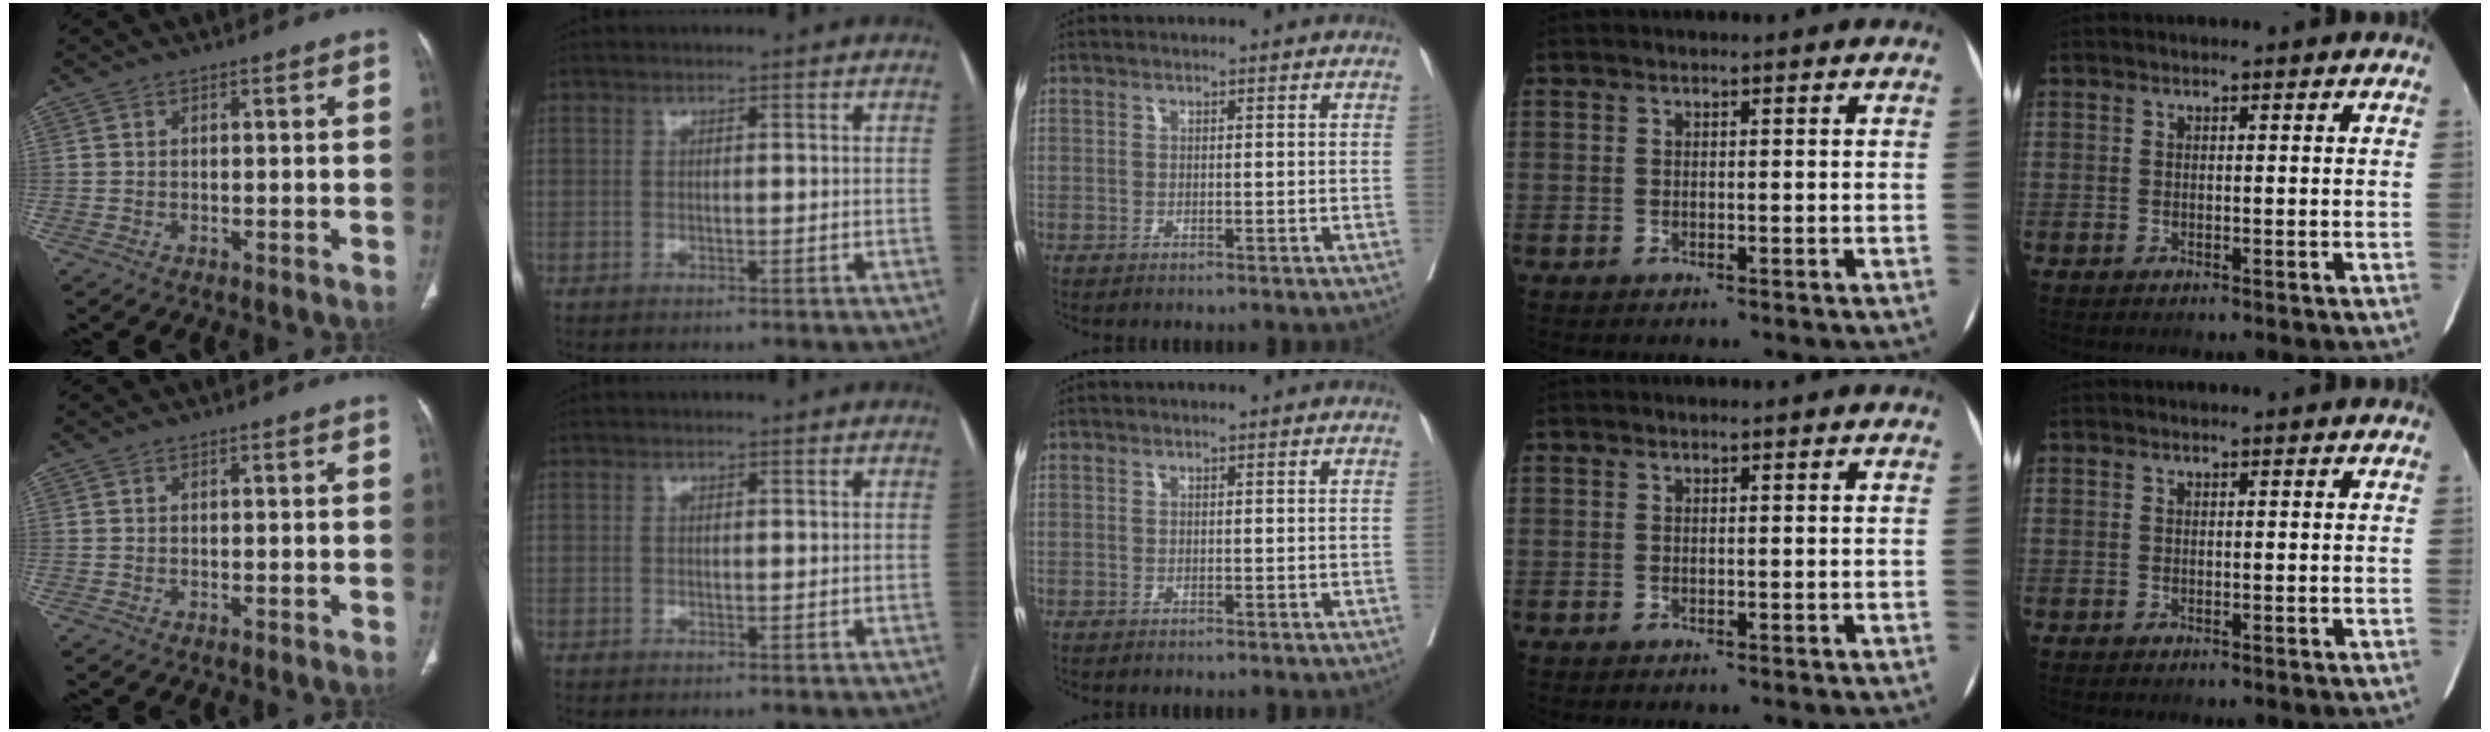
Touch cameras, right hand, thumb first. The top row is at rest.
{}